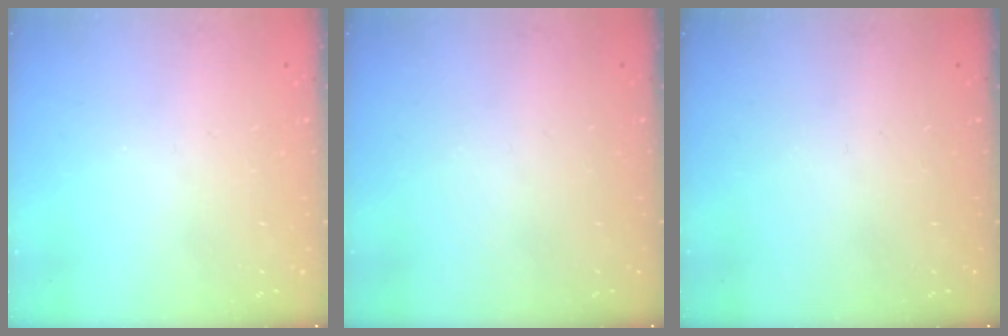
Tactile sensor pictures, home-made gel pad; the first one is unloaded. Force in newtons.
{"total": 0.0}
{"total": 0.0}